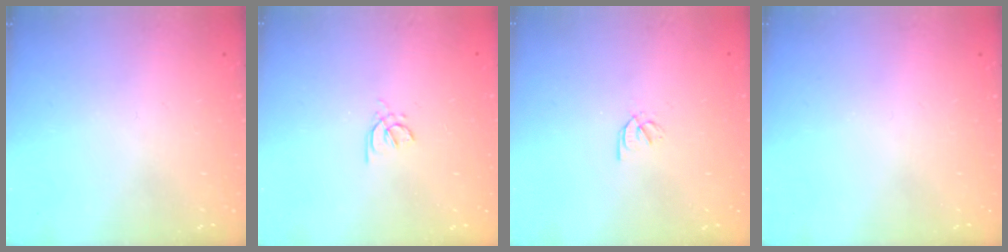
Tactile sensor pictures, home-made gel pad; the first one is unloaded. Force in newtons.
{"total": 2.0, "press": 1.9, "slide": 0.5}
{"total": 1.6, "press": 1.6, "slide": 0.3}
{"total": 0.0}